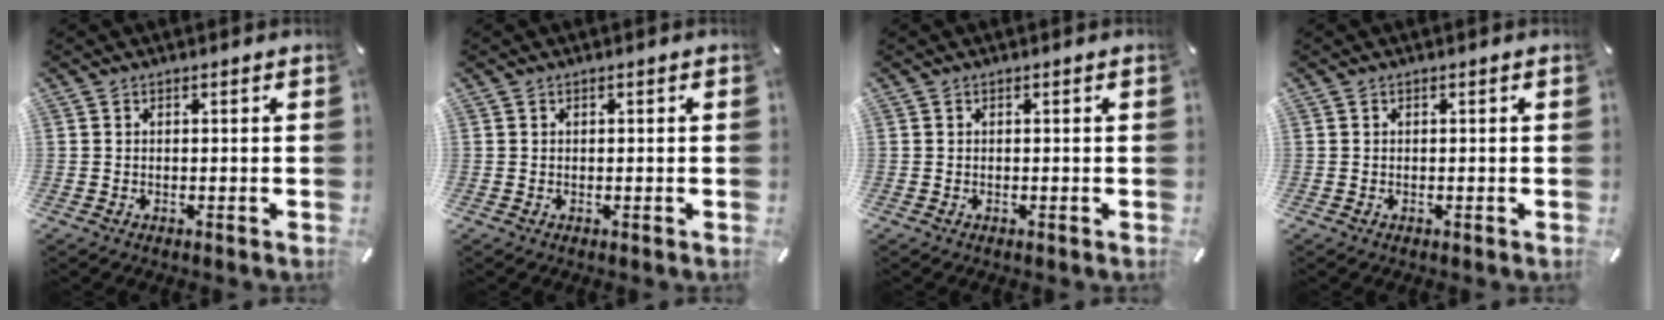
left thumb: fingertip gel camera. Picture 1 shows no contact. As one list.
[{"total": 0.0}, {"total": 0.0}, {"total": 0.0}]